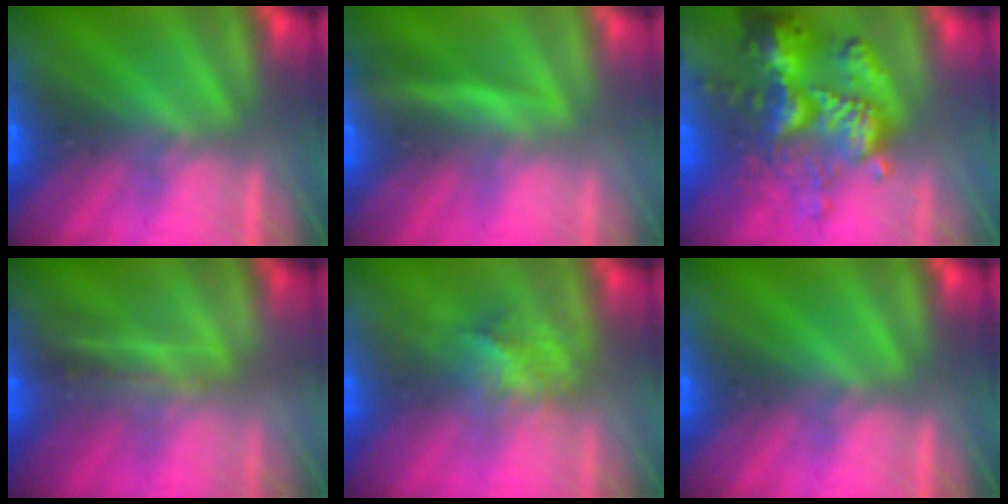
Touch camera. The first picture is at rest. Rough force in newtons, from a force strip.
{"total": 2.9}
{"total": 5.9}
{"total": 2.6}
{"total": 2.7}
{"total": 0.0}